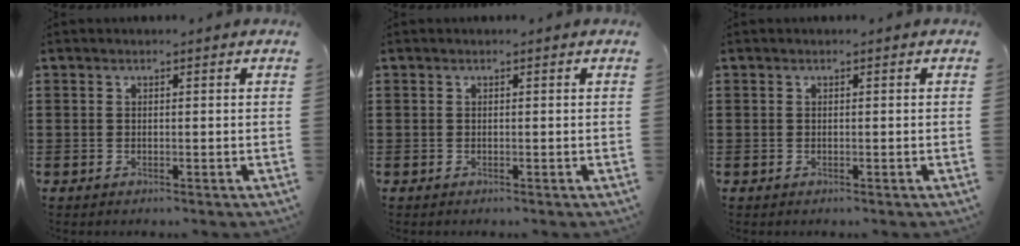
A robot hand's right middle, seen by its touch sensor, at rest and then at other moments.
{"total": 0.0}
{"total": 0.0}